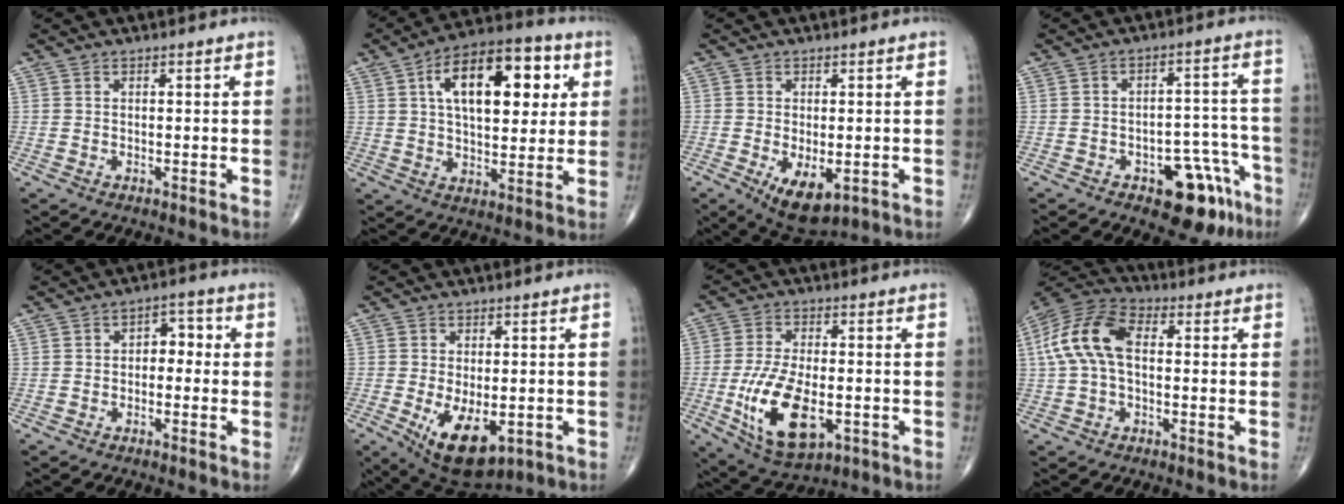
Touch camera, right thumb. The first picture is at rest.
{"total": 19.1, "force": [5.7, 9.6, 15.5], "torque": [-0.204, 0.007, 0.084]}
{"total": 7.9, "force": [-2.5, 4.0, 6.4], "torque": [-0.099, -0.014, -0.028]}
{"total": 11.8, "force": [-6.5, 5.9, 7.9], "torque": [-0.059, 0.051, -0.079]}
{"total": 4.3, "force": [-0.2, 2.9, 3.1], "torque": [-0.020, 0.020, -0.014]}
{"total": 10.8, "force": [-3.4, 5.6, 8.7], "torque": [-0.131, -0.014, -0.037]}
{"total": 14.4, "force": [-3.7, 7.1, 12.0], "torque": [-0.224, -0.003, -0.053]}
{"total": 12.7, "force": [1.0, 7.4, 10.3], "torque": [-0.214, 0.035, 0.008]}